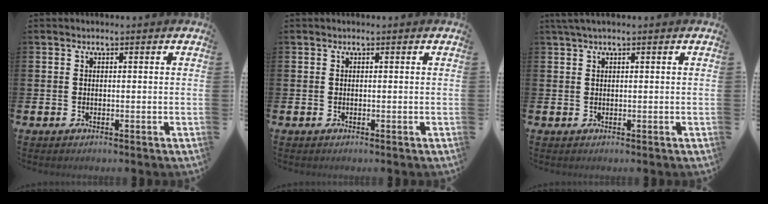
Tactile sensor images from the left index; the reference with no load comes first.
{"total": 0.0}
{"total": 1.3, "force": [0.8, 0.0, 1.0], "torque": [-0.025, 0.005, 0.016]}